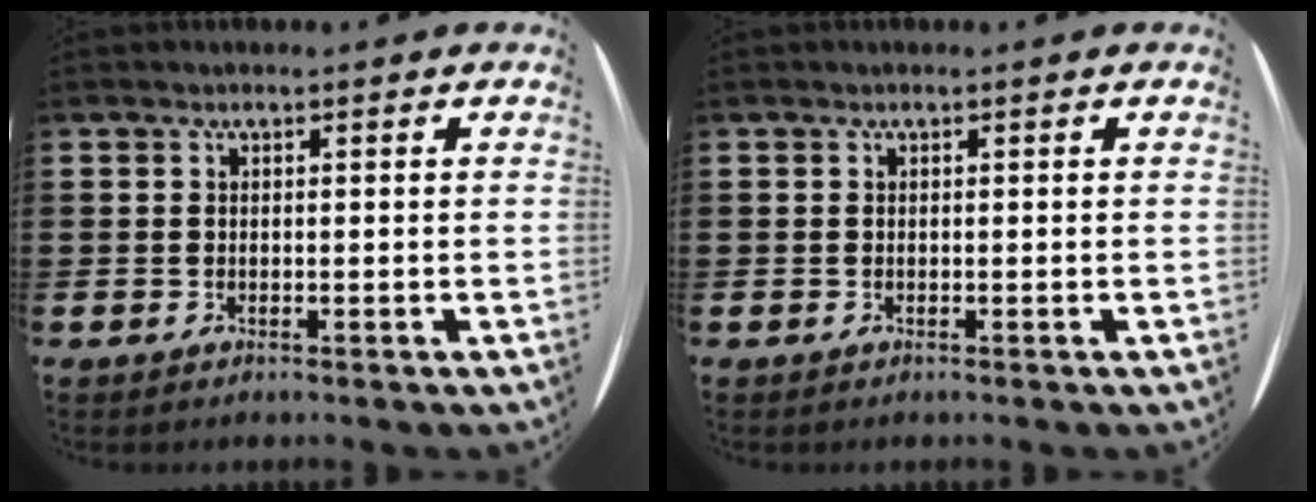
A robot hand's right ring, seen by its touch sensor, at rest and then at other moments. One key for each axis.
{"total": 0.0}